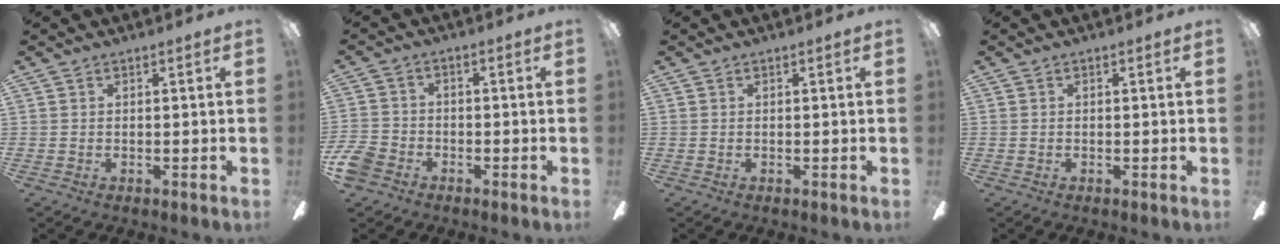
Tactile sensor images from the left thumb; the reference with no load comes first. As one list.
[{"total": 5.8, "force": [-3.3, 4.1, 2.5], "torque": [-0.068, 0.015, -0.067]}, {"total": 0.0}, {"total": 0.0}]